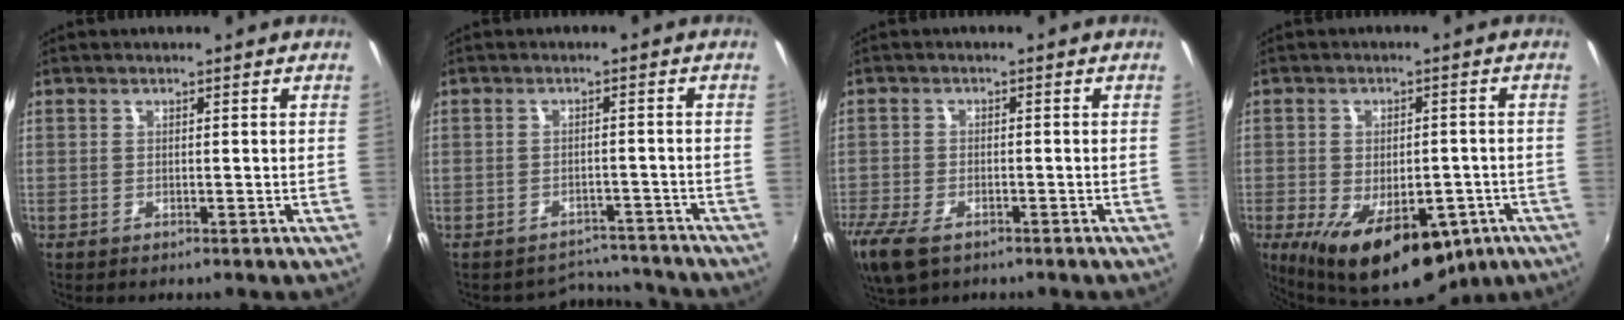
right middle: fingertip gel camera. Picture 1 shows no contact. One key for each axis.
{"total": 3.7, "fx": -3.3, "fy": 1.3, "fz": -0.8, "tx": 0.009, "ty": 0.015, "tz": -0.050}
{"total": 10.3, "fx": -6.6, "fy": 5.0, "fz": 6.2, "tx": -0.160, "ty": -0.041, "tz": -0.125}
{"total": 17.7, "fx": -8.6, "fy": 9.3, "fz": 12.4, "tx": -0.218, "ty": -0.037, "tz": -0.109}